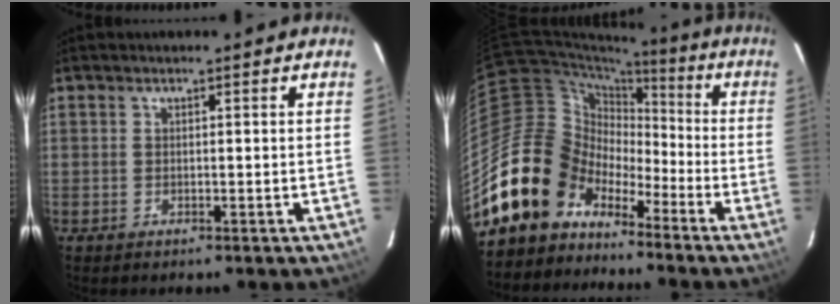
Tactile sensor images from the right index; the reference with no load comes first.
{"total": 16.3, "force": [-11.0, 11.3, 4.0], "torque": [-0.096, 0.038, -0.202]}